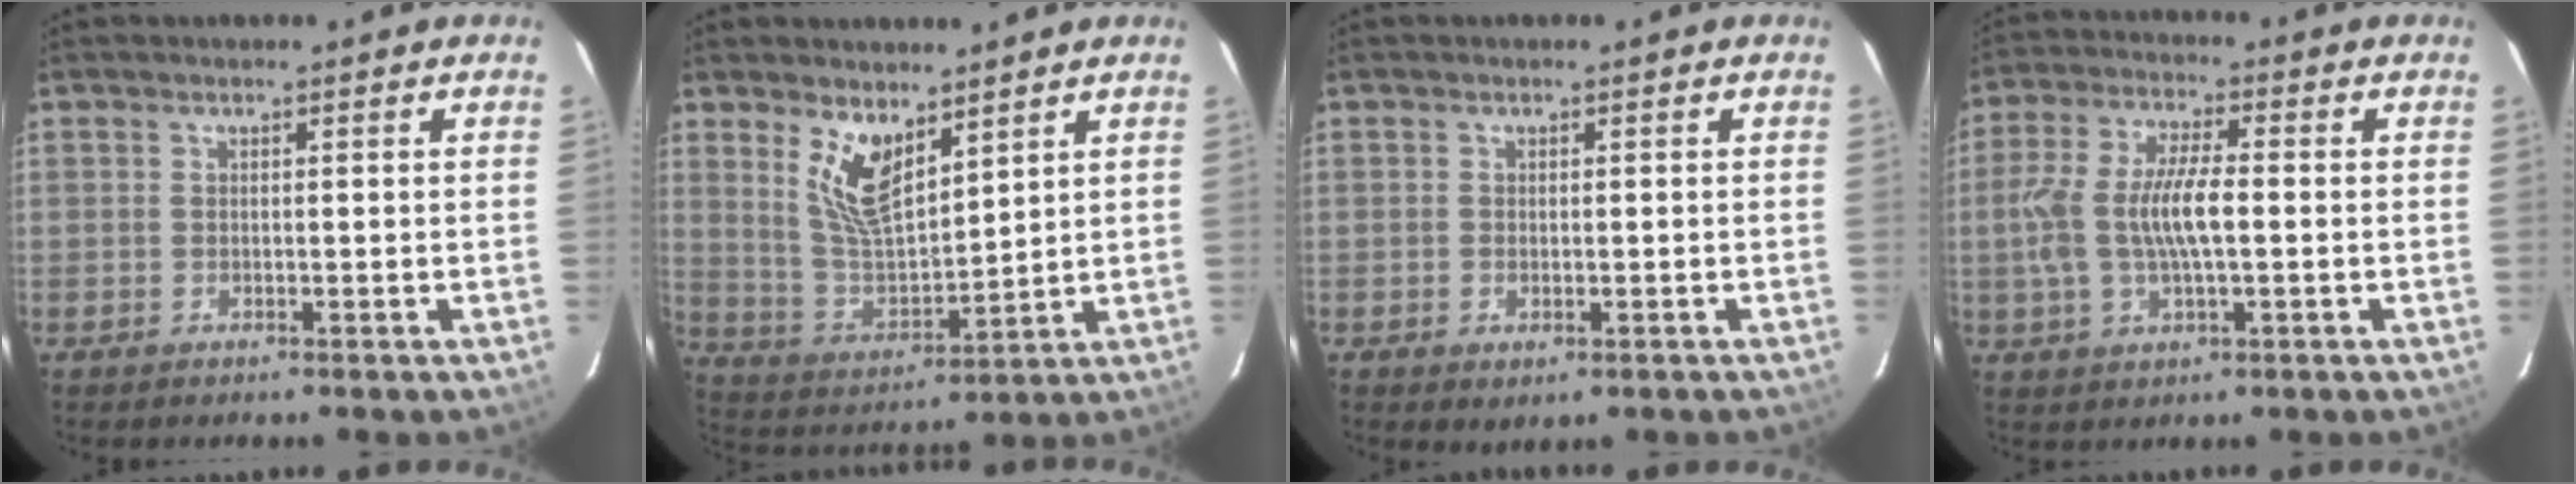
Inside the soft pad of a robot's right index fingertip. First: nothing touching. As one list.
[{"total": 9.9, "force": [6.0, 4.0, 6.9], "torque": [-0.131, -0.006, 0.128]}, {"total": 1.9, "force": [-0.6, 1.2, 1.3], "torque": [-0.022, -0.006, -0.005]}, {"total": 10.8, "force": [-0.7, 3.8, 10.1], "torque": [-0.207, 0.006, -0.012]}]